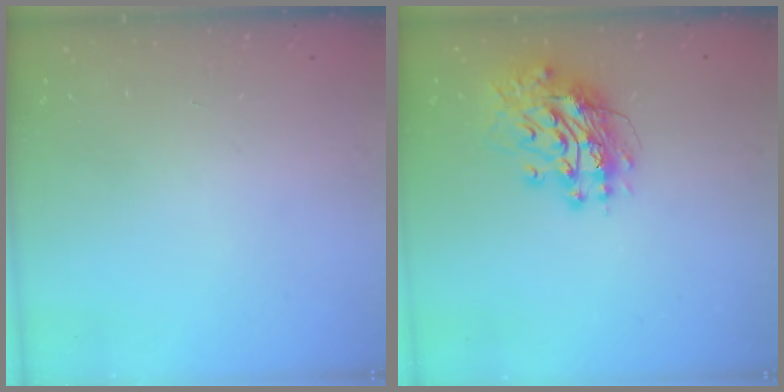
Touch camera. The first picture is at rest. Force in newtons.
{"total": 13.6, "press": 13.6, "slide": 1.4}